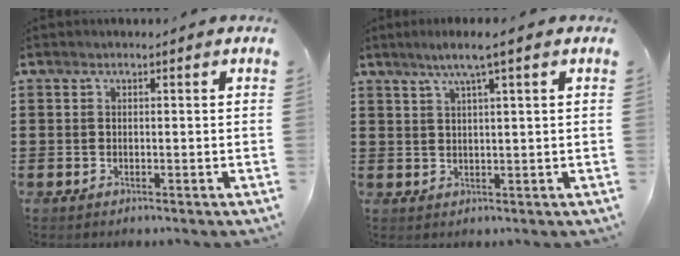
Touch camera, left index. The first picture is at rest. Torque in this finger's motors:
{"motor_torque": [0.65, -0.70, 0.23, 0.10]}